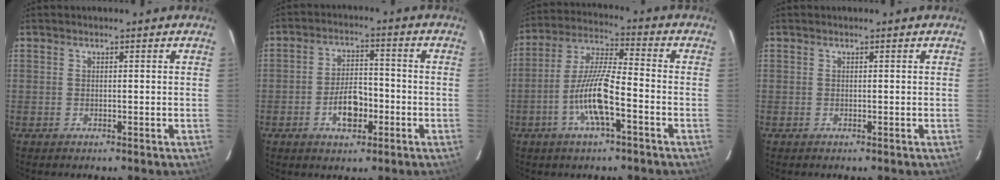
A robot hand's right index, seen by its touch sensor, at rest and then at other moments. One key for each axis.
{"total": 7.2, "fx": -2.8, "fy": 3.9, "fz": 5.4, "tx": -0.100, "ty": 0.013, "tz": -0.039}
{"total": 10.6, "fx": -4.4, "fy": 1.8, "fz": 9.5, "tx": -0.196, "ty": 0.002, "tz": -0.085}
{"total": 0.0}